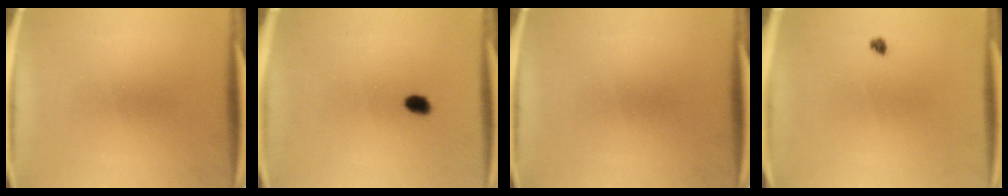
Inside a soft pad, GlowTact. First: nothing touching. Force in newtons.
{"total": 1.8}
{"total": 0.0}
{"total": 1.0}